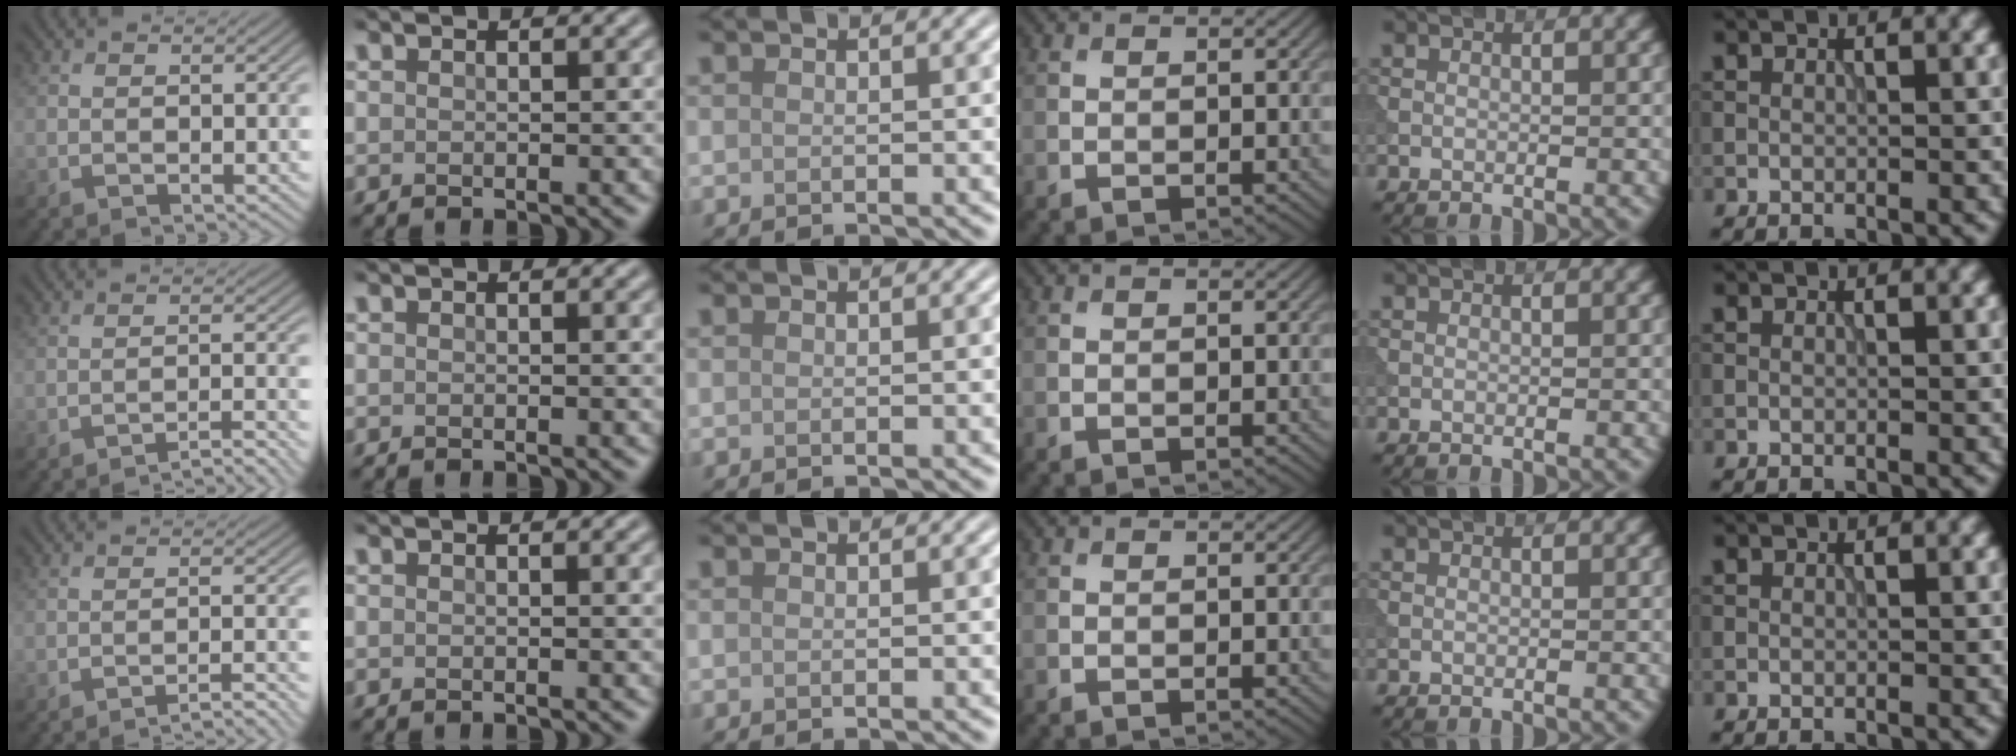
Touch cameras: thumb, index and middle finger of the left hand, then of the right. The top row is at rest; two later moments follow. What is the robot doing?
{"motion": "extract", "object": "tissue"}